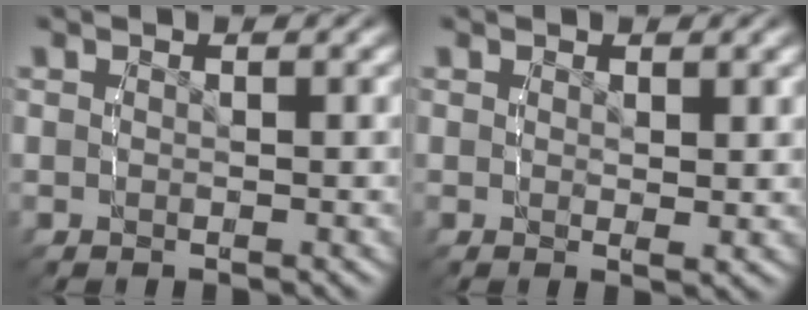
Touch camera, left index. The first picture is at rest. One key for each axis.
{"total": 1.0, "fx": 0.8, "fy": -0.1, "fz": 0.6, "tx": -0.001, "ty": -0.006, "tz": 0.014}